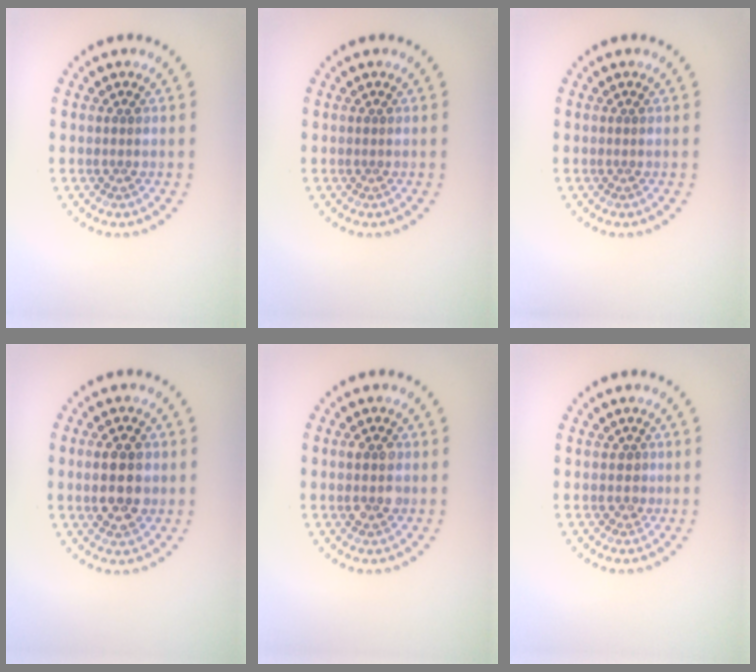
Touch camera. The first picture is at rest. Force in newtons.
{"total": 0.0}
{"total": 0.0}
{"total": 4.5, "press": 4.5, "slide": 0.1}
{"total": 2.6, "press": 2.6, "slide": 0.3}
{"total": 0.8, "press": 0.4, "slide": 0.7}